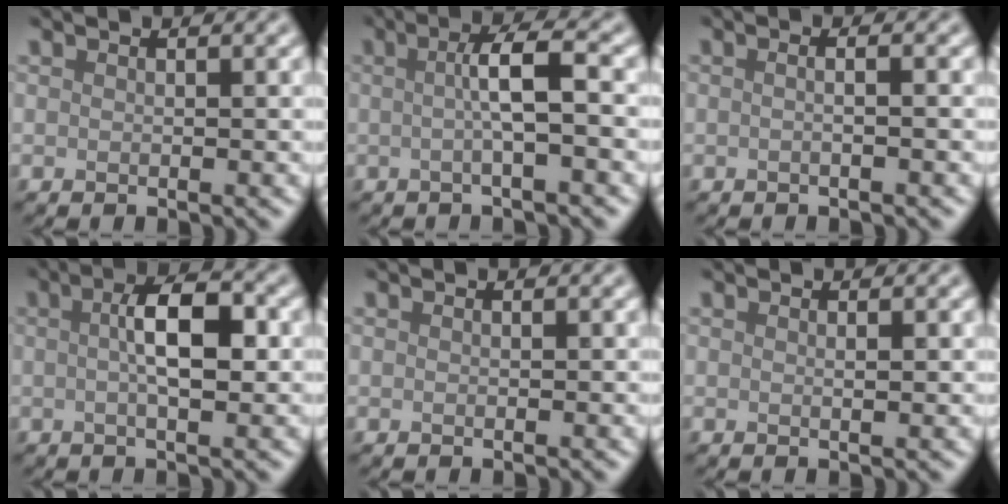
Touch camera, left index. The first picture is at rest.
{"total": 3.7, "force": [0.0, 0.6, 3.7], "torque": [-0.061, 0.004, -0.004]}
{"total": 2.0, "force": [0.2, 0.9, 1.7], "torque": [-0.002, -0.002, -0.020]}
{"total": 4.6, "force": [0.4, 1.3, 4.4], "torque": [-0.073, 0.006, 0.001]}
{"total": 0.0}
{"total": 0.7, "force": [0.2, 0.2, 0.6], "torque": [-0.004, 0.002, 0.001]}